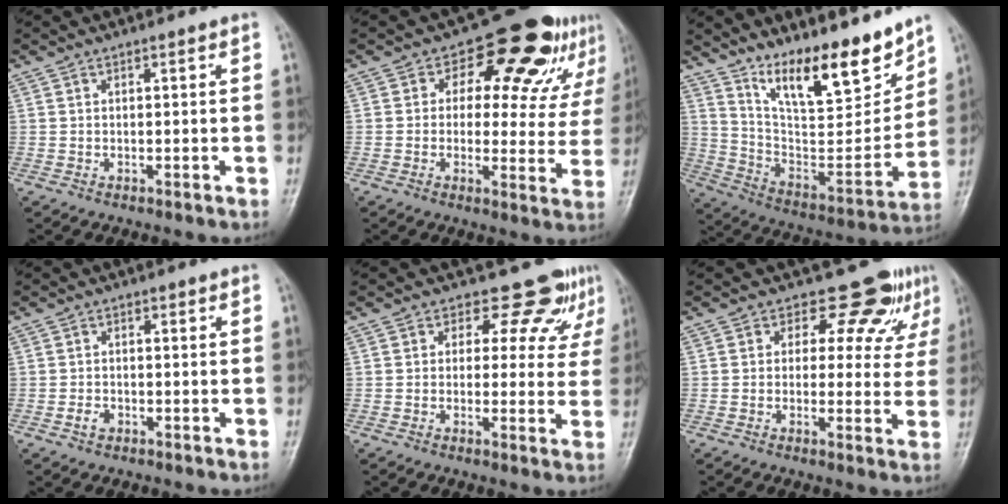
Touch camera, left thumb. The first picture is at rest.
{"total": 15.4, "force": [8.8, 8.8, 9.0], "torque": [-0.056, -0.027, 0.101]}
{"total": 19.2, "force": [14.1, 5.5, 11.8], "torque": [-0.145, -0.088, 0.251]}
{"total": 1.9, "force": [-0.9, 1.4, 0.9], "torque": [-0.012, 0.006, -0.018]}
{"total": 8.2, "force": [6.1, 4.7, 2.6], "torque": [0.011, -0.032, 0.060]}
{"total": 8.6, "force": [5.8, 5.2, 3.6], "torque": [-0.002, -0.030, 0.060]}